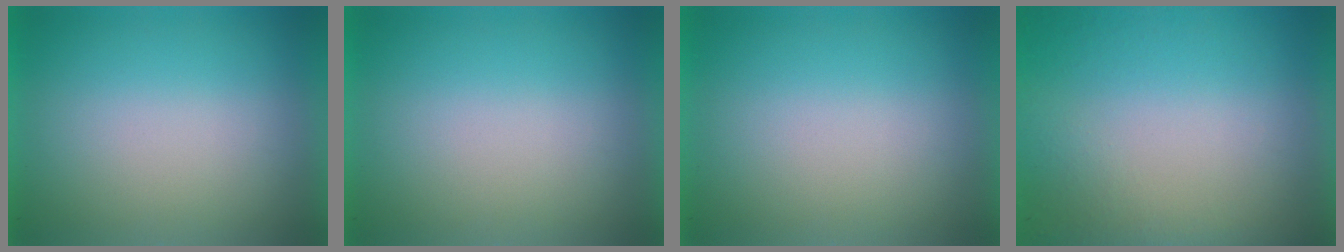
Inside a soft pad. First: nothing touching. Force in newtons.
{"total": 0.0}
{"total": 10.6}
{"total": 8.0}